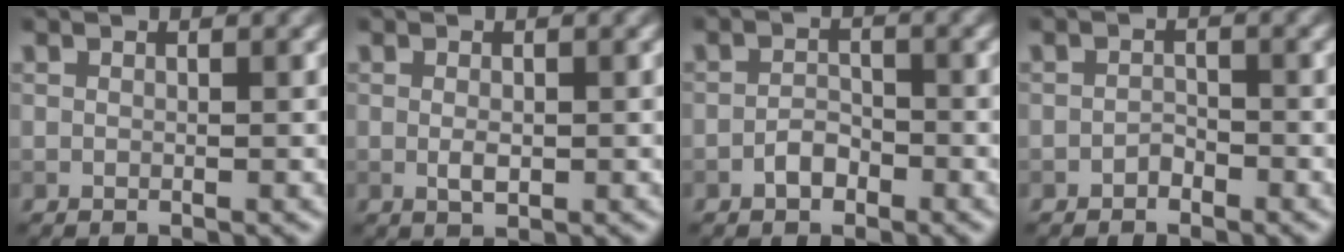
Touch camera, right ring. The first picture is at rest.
{"total": 1.3, "force": [-0.1, 0.7, 1.1], "torque": [-0.021, -0.003, -0.001]}
{"total": 1.8, "force": [-1.1, 1.1, 0.9], "torque": [-0.015, 0.005, -0.022]}
{"total": 1.0, "force": [-0.8, 0.6, 0.3], "torque": [-0.004, 0.003, -0.015]}